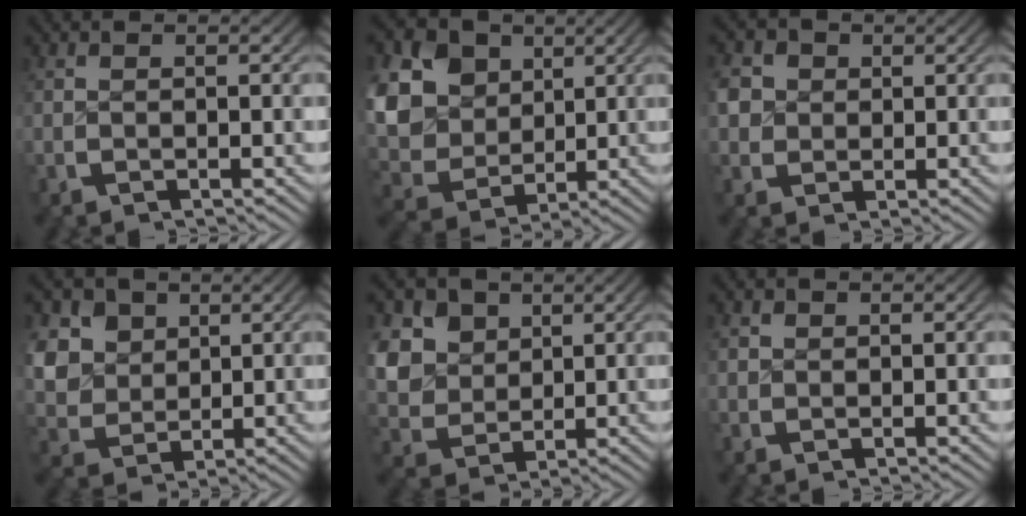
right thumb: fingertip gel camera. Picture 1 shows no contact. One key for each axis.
{"total": 14.6, "fx": 1.4, "fy": 12.1, "fz": 8.1, "tx": -0.198, "ty": -0.039, "tz": 0.025}
{"total": 4.0, "fx": 0.9, "fy": 3.5, "fz": 1.7, "tx": -0.047, "ty": -0.010, "tz": 0.020}
{"total": 9.4, "fx": 1.7, "fy": 7.8, "fz": 4.8, "tx": -0.125, "ty": -0.030, "tz": 0.038}
{"total": 10.6, "fx": 1.7, "fy": 8.9, "fz": 5.5, "tx": -0.140, "ty": -0.033, "tz": 0.035}
{"total": 1.0, "fx": 0.4, "fy": 0.9, "fz": 0.2, "tx": -0.005, "ty": -0.004, "tz": 0.010}